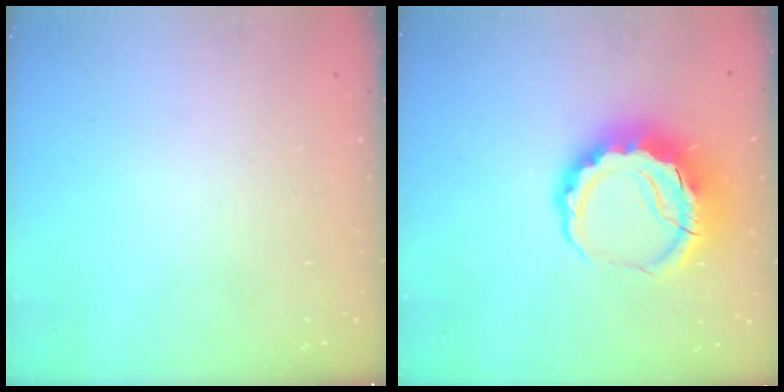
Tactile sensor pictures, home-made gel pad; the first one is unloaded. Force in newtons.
{"total": 8.5, "press": 8.2, "slide": 2.1}